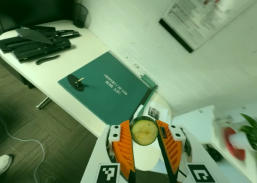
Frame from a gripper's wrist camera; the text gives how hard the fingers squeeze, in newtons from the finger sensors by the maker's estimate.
{"total": 8.9, "left": 8.5, "right": 9.4}